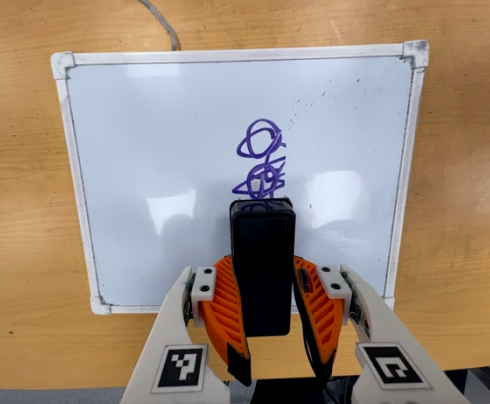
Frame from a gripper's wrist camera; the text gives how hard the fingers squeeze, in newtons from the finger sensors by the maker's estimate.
{"total": 6.7, "left": 5.9, "right": 7.6}